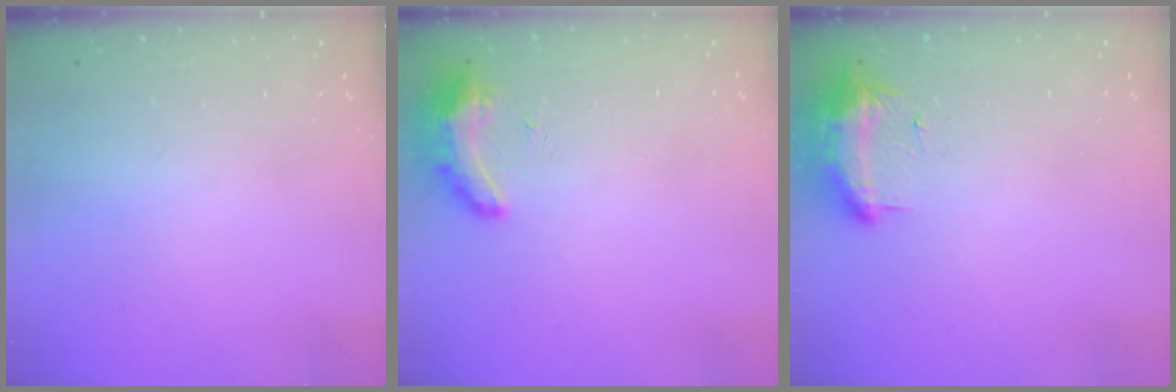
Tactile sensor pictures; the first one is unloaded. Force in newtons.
{"total": 8.3, "press": 8.2, "slide": 1.6}
{"total": 18.3, "press": 11.7, "slide": 14.2}